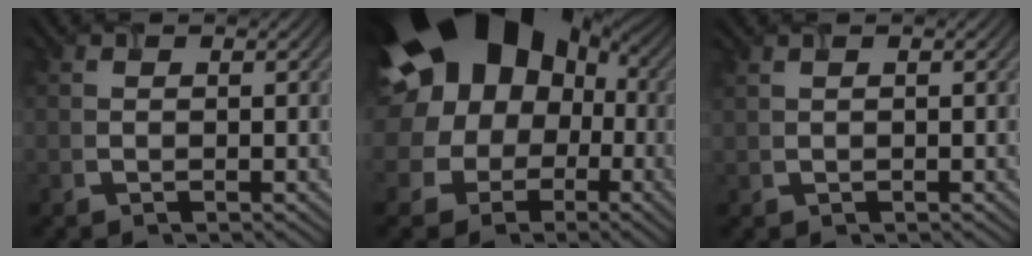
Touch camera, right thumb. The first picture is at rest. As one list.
[{"total": 24.5, "force": [5.4, 20.2, 12.8], "torque": [-0.243, 0.058, 0.044]}, {"total": 0.7, "force": [0.6, 0.1, 0.3], "torque": [-0.017, 0.009, 0.021]}]